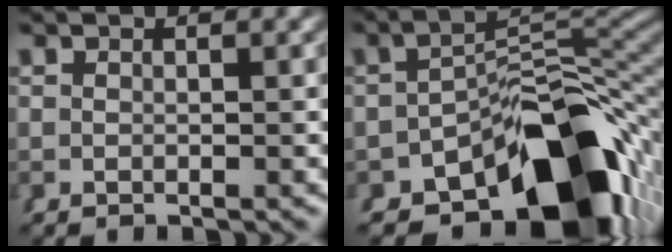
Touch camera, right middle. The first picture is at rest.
{"total": 14.8, "force": [-9.1, 6.3, 9.8], "torque": [-0.103, -0.005, -0.125]}